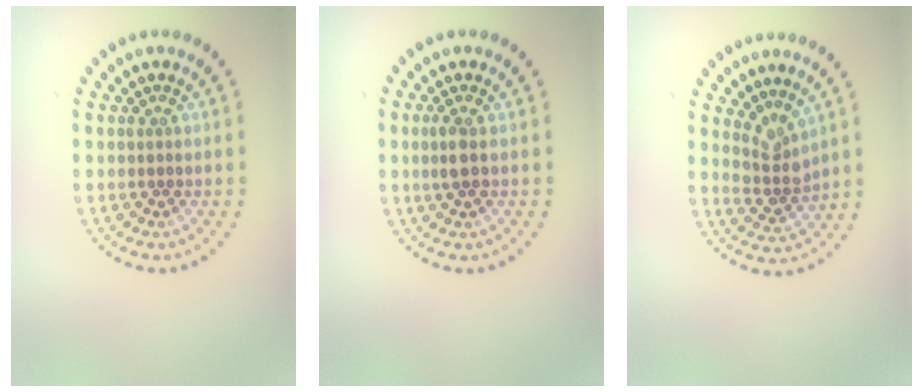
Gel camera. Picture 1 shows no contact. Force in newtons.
{"total": 1.4, "press": 1.3, "slide": 0.5}
{"total": 2.7, "press": 2.0, "slide": 1.8}